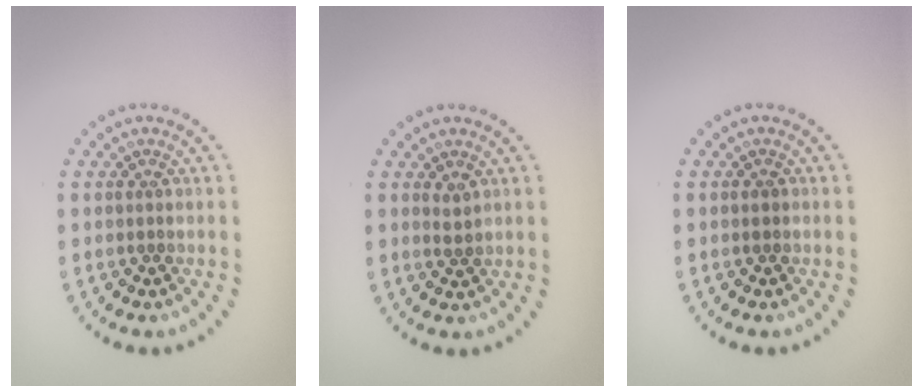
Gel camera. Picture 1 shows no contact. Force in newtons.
{"total": 1.0, "press": 0.9, "slide": 0.5}
{"total": 0.8, "press": 0.8, "slide": 0.0}